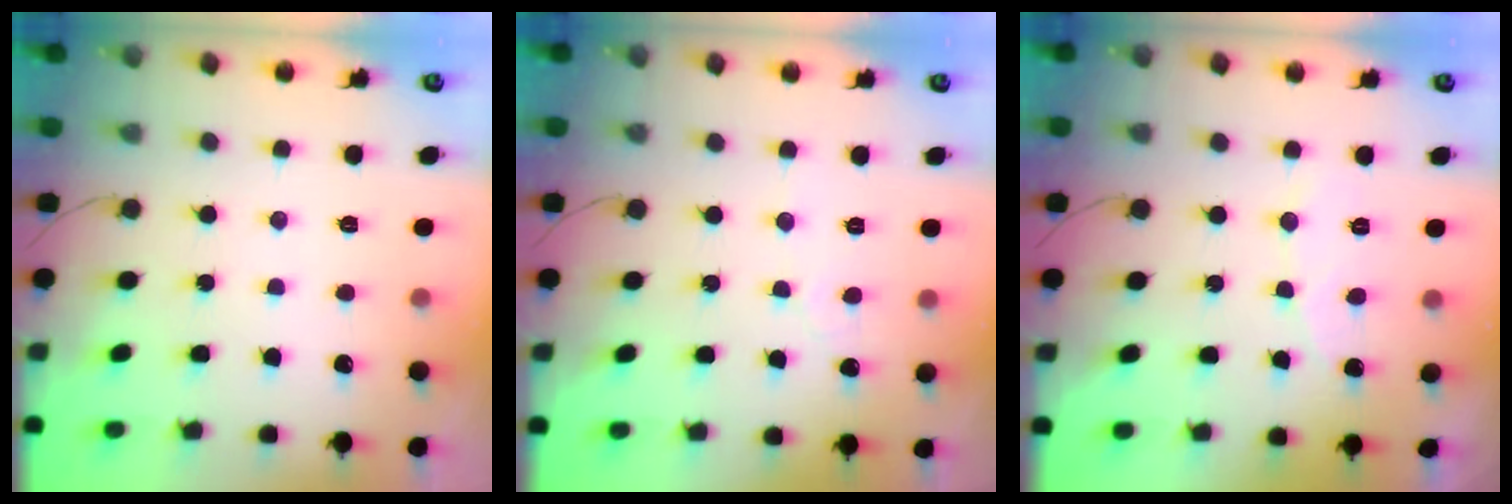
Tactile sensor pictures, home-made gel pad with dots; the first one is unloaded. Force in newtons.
{"total": 2.8, "press": 2.8, "slide": 0.2}
{"total": 6.5, "press": 6.5, "slide": 0.6}